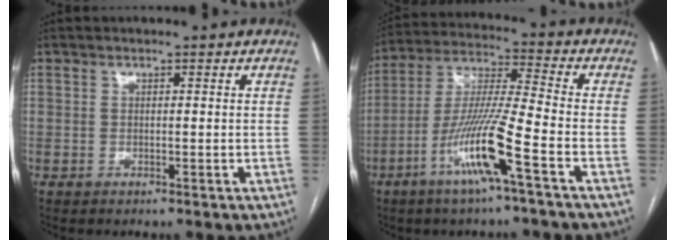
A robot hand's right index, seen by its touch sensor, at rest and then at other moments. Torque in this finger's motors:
{"motor_torque": [1.79, -0.35, 1.05, 0.21]}